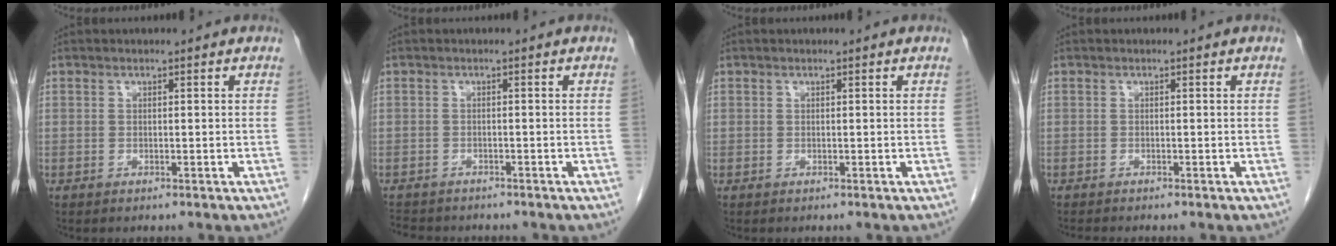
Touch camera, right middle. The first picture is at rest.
{"total": 5.3, "force": [-4.7, 2.0, 1.3], "torque": [-0.020, -0.006, -0.070]}
{"total": 0.0}
{"total": 1.1, "force": [-1.1, -0.1, 0.3], "torque": [-0.009, -0.003, -0.019]}